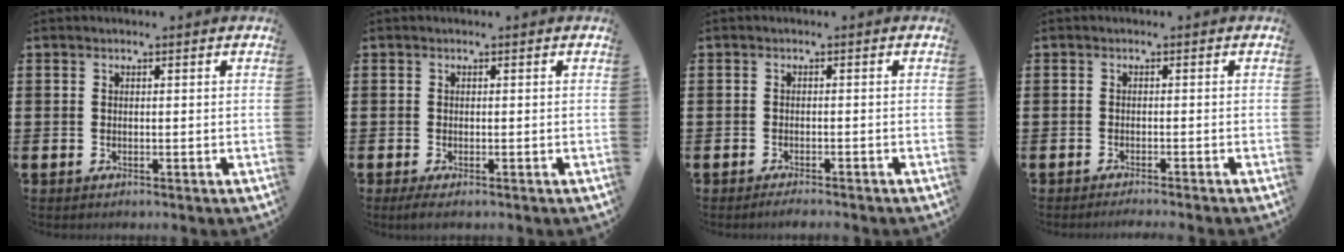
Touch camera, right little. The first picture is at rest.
{"total": 0.8, "force": [-0.3, 0.2, 0.8], "torque": [-0.014, -0.001, -0.006]}
{"total": 1.1, "force": [-1.0, 0.0, 0.5], "torque": [-0.008, -0.002, -0.019]}
{"total": 0.8, "force": [-0.8, -0.2, 0.1], "torque": [-0.001, -0.001, -0.016]}